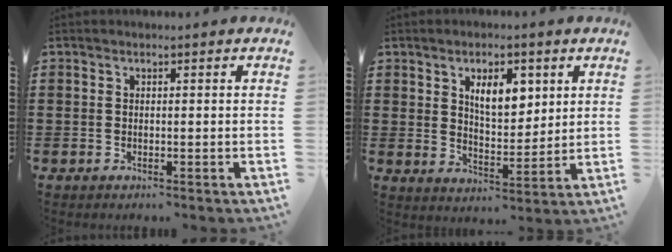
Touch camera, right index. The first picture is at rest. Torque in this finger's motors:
{"motor_torque": [0.53, 0.28, 0.23, 0.12]}